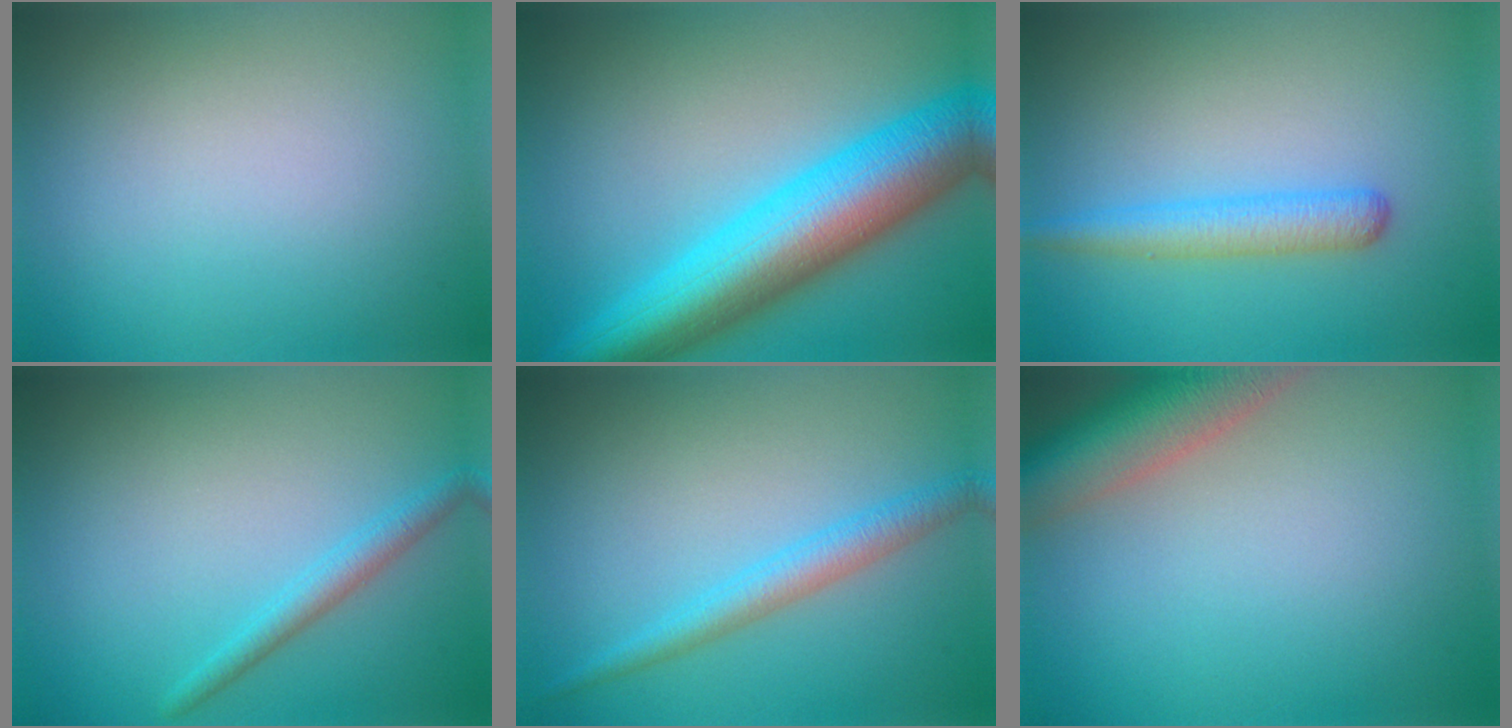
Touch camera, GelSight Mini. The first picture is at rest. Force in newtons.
{"total": 11.5, "press": 11.5, "slide": 0.3}
{"total": 2.9, "press": 2.9, "slide": 0.1}
{"total": 2.0, "press": 2.0, "slide": 0.0}
{"total": 2.7, "press": 2.7, "slide": 0.2}
{"total": 7.4, "press": 7.4, "slide": 0.7}